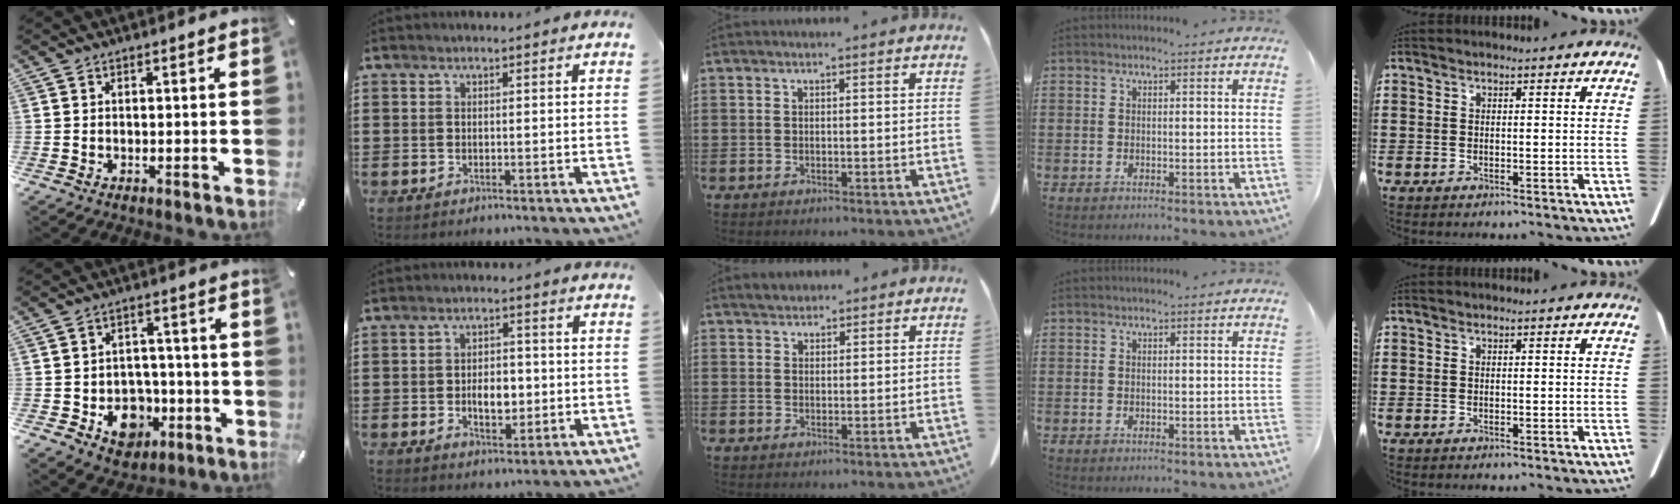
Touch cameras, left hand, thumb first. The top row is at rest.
{"thumb": {"total": 9.6, "force": [-3.0, 8.4, 3.6], "torque": [-0.047, 0.019, -0.042]}, "index": {"total": 5.0, "force": [-0.8, 2.9, 4.1], "torque": [-0.061, 0.000, -0.020]}, "middle": {"total": 1.6, "force": [1.6, 0.5, 0.0], "torque": [-0.004, 0.003, 0.031]}}